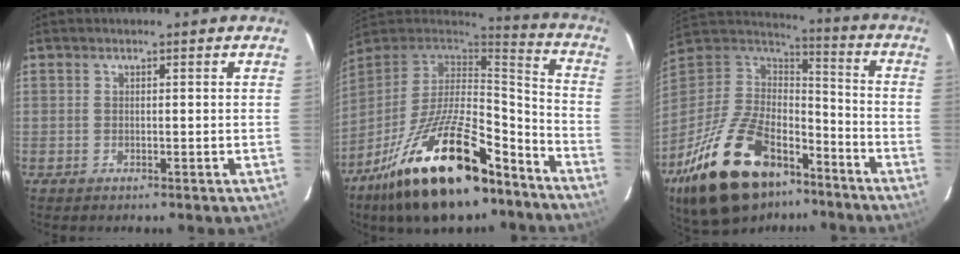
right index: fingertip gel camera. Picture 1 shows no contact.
{"total": 26.5, "force": [-16.7, 9.7, 18.1], "torque": [-0.337, -0.016, -0.270]}
{"total": 29.1, "force": [-18.2, 14.7, 17.2], "torque": [-0.358, -0.007, -0.288]}